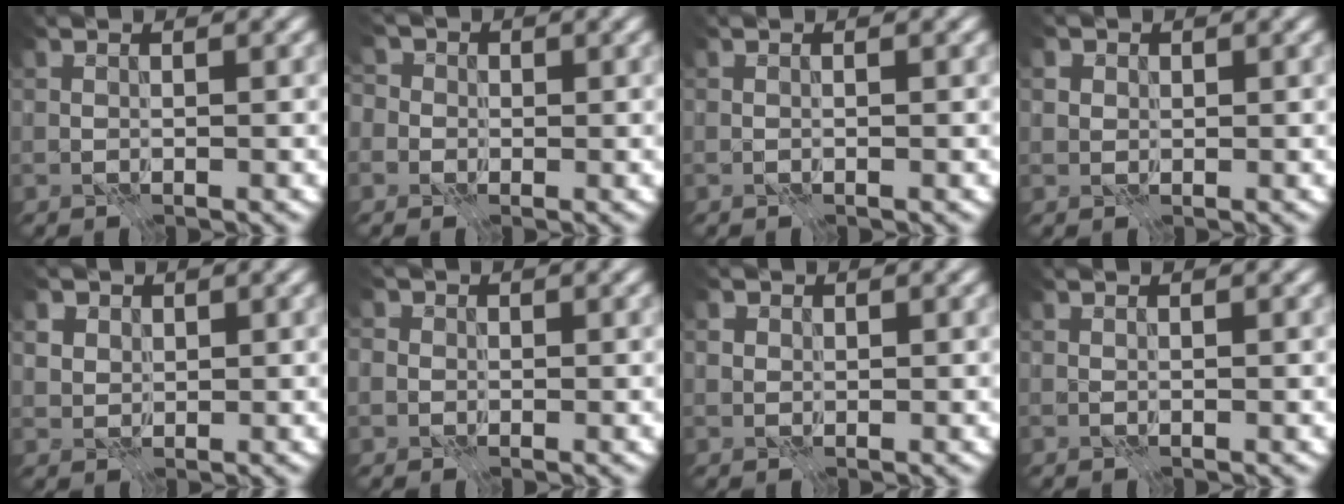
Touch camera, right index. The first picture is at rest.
{"total": 4.7, "force": [1.5, 4.0, 2.0], "torque": [-0.023, 0.032, -0.017]}
{"total": 0.0}
{"total": 0.7, "force": [0.4, 0.5, 0.1], "torque": [-0.002, -0.001, 0.013]}
{"total": 2.8, "force": [1.8, 1.9, 1.1], "torque": [-0.030, 0.003, 0.032]}
{"total": 3.0, "force": [0.7, 2.7, 1.1], "torque": [-0.002, 0.023, -0.016]}
{"total": 0.0}
{"total": 0.0}